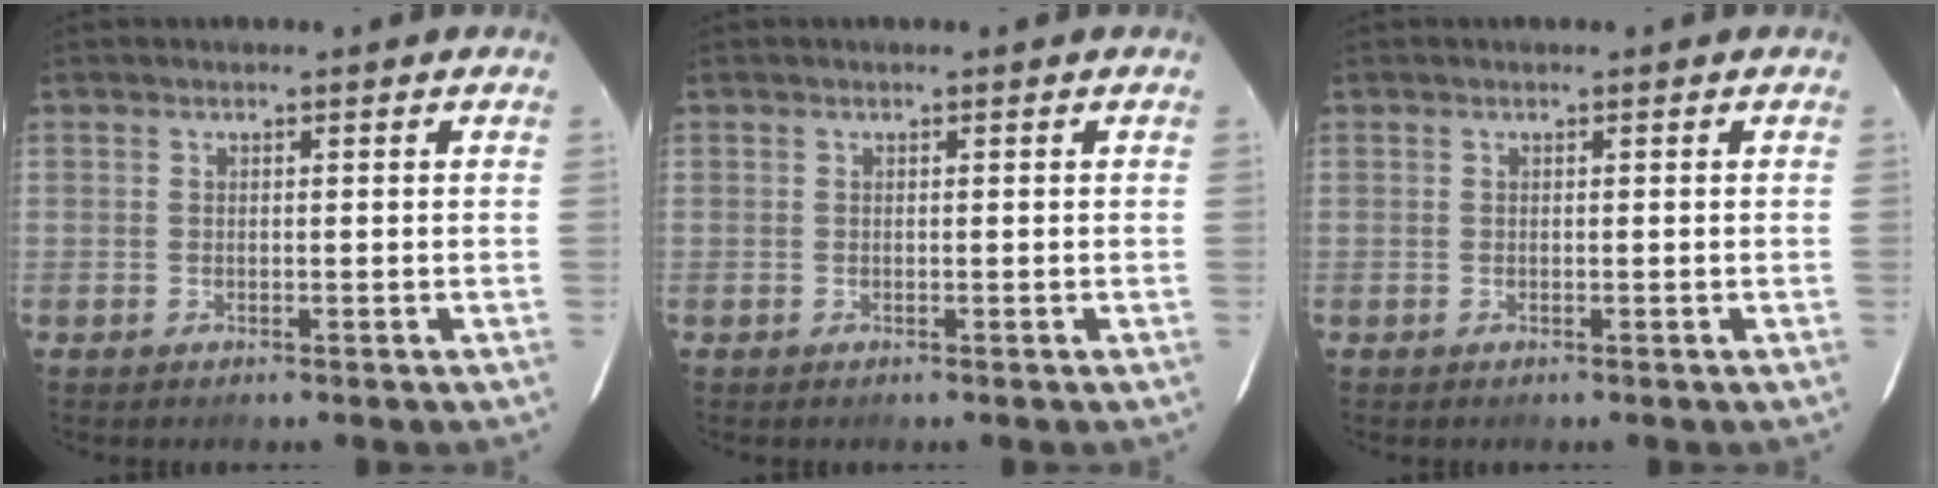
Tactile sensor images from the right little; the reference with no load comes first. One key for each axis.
{"total": 0.0}
{"total": 0.0}